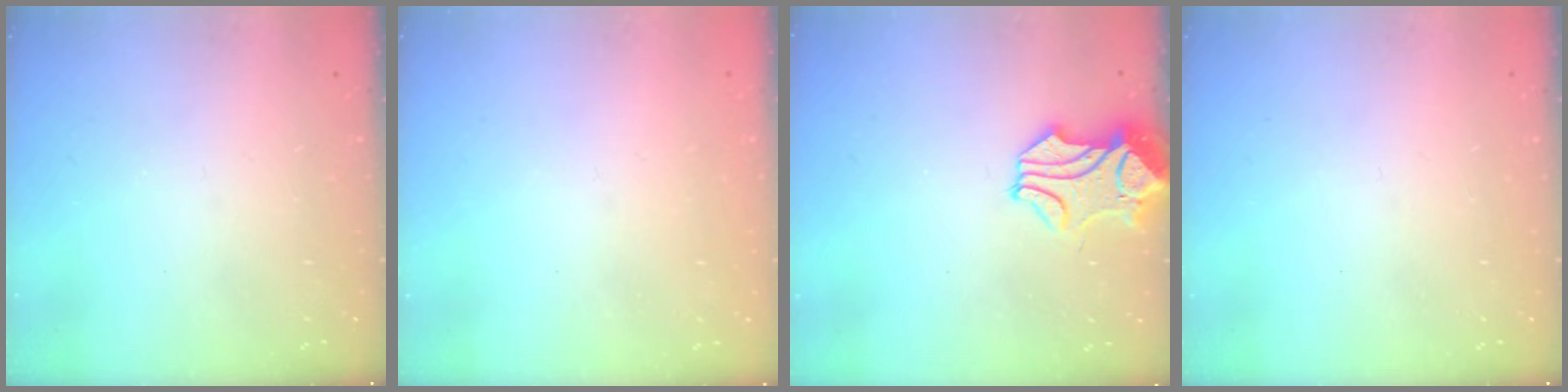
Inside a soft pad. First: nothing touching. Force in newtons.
{"total": 8.1, "press": 8.1, "slide": 0.3}
{"total": 0.8, "press": 0.1, "slide": 0.8}
{"total": 0.0}